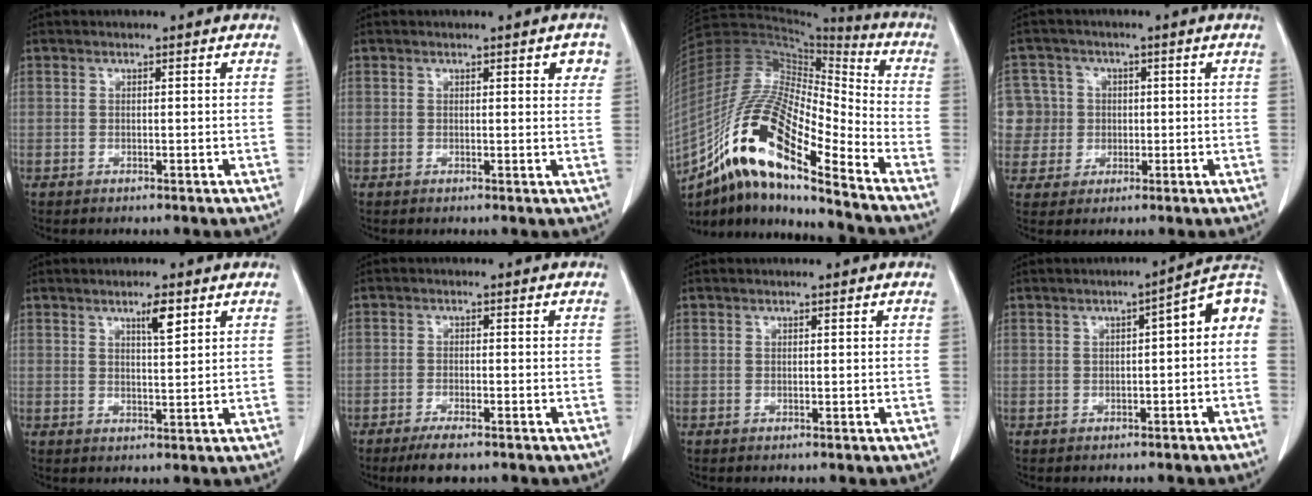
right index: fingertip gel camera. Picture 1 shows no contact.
{"total": 2.6, "force": [1.2, 0.7, 2.2], "torque": [-0.017, -0.001, 0.010]}
{"total": 20.9, "force": [-13.0, 3.8, 15.9], "torque": [-0.327, -0.004, -0.233]}
{"total": 9.6, "force": [0.7, 9.6, 0.9], "torque": [-0.037, 0.041, 0.030]}
{"total": 3.4, "force": [2.0, 0.4, 2.7], "torque": [-0.047, -0.003, 0.034]}
{"total": 4.3, "force": [-3.2, 0.8, 2.7], "torque": [-0.048, -0.007, -0.051]}
{"total": 0.0}
{"total": 7.3, "force": [-0.1, 1.8, 7.0], "torque": [-0.090, 0.031, -0.007]}